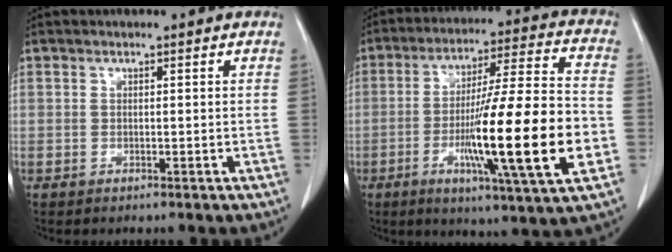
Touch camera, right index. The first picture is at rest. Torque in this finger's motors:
{"motor_torque": [2.07, -0.07, 1.06, 0.21]}